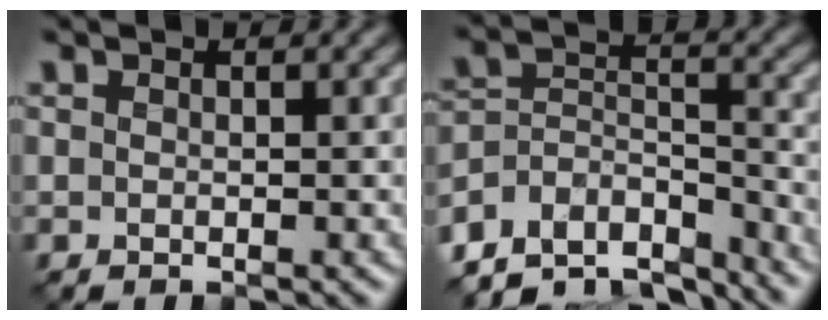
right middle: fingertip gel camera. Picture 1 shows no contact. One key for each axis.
{"total": 9.1, "fx": -7.8, "fy": 3.6, "fz": 3.0, "tx": -0.058, "ty": 0.015, "tz": -0.127}